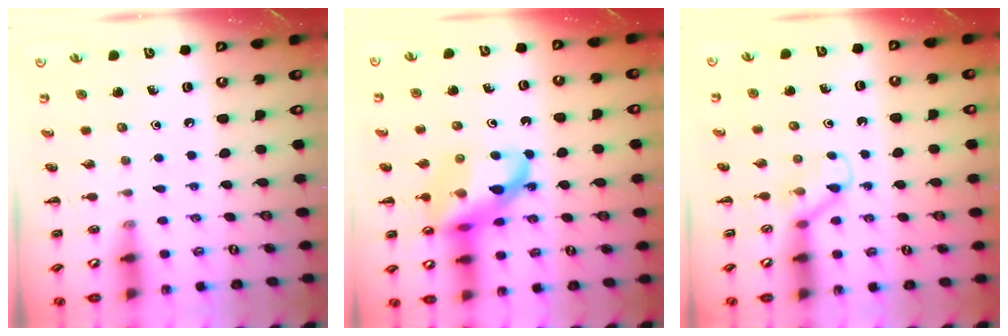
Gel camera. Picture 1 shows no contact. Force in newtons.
{"total": 17.0, "press": 16.7, "slide": 3.3}
{"total": 3.9, "press": 3.7, "slide": 1.4}